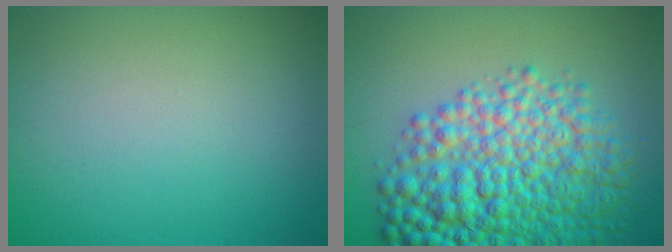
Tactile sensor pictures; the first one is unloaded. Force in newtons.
{"total": 10.1, "press": 10.1, "slide": 0.3}